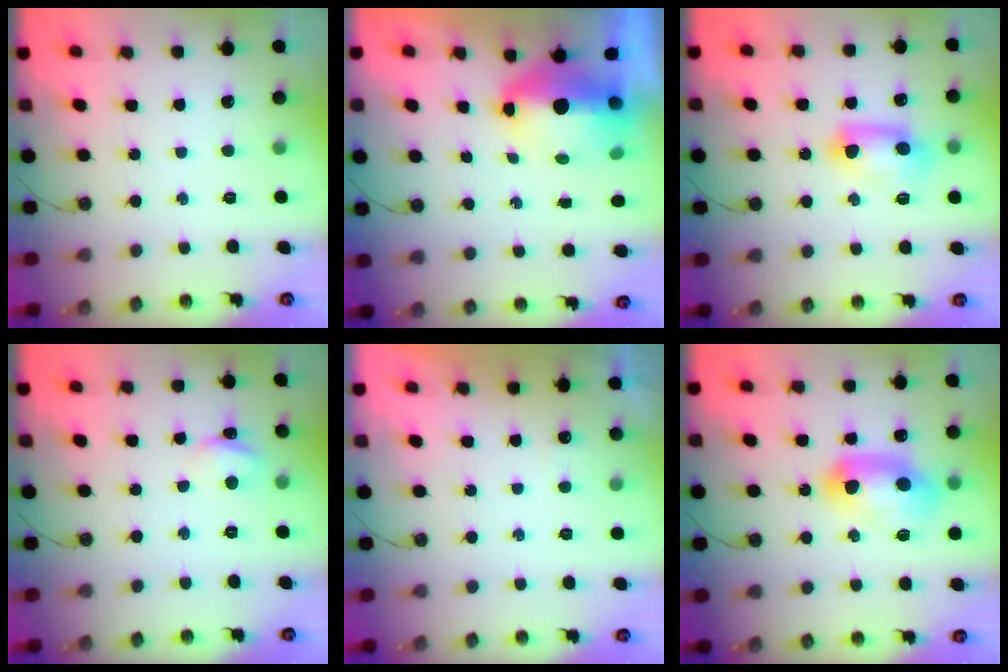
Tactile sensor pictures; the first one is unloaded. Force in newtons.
{"total": 8.5, "press": 8.3, "slide": 1.4}
{"total": 10.0, "press": 9.9, "slide": 1.4}
{"total": 3.3, "press": 3.3, "slide": 0.4}
{"total": 2.2, "press": 2.2, "slide": 0.5}
{"total": 14.2, "press": 14.2, "slide": 0.8}